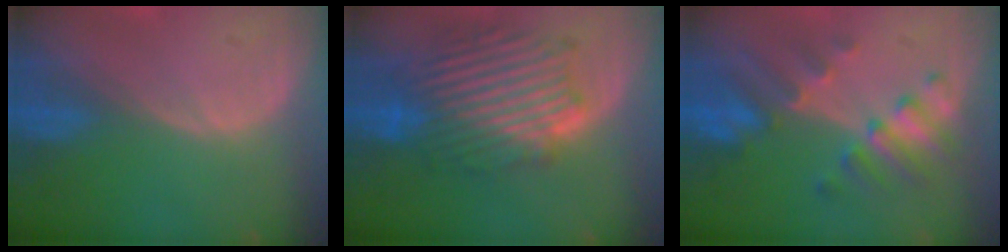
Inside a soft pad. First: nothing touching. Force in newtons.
{"total": 10.2, "press": 10.2, "slide": 0.4}
{"total": 7.6, "press": 7.1, "slide": 2.8}